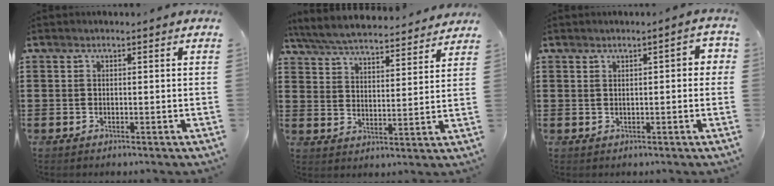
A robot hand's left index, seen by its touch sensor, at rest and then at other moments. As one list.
[{"total": 5.7, "force": [5.6, 0.1, 1.1], "torque": [-0.050, -0.037, 0.095]}, {"total": 2.2, "force": [0.2, 0.6, 2.2], "torque": [-0.039, 0.003, 0.001]}]